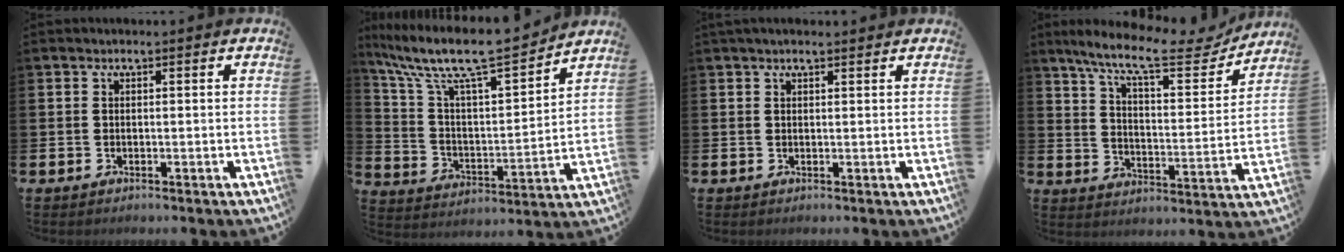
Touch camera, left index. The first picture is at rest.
{"total": 11.4, "force": [9.8, 1.9, 5.5], "torque": [-0.153, -0.063, 0.166]}
{"total": 1.3, "force": [1.2, 0.2, 0.6], "torque": [-0.003, -0.001, 0.019]}
{"total": 11.4, "force": [9.6, 2.4, 5.6], "torque": [-0.126, -0.056, 0.158]}